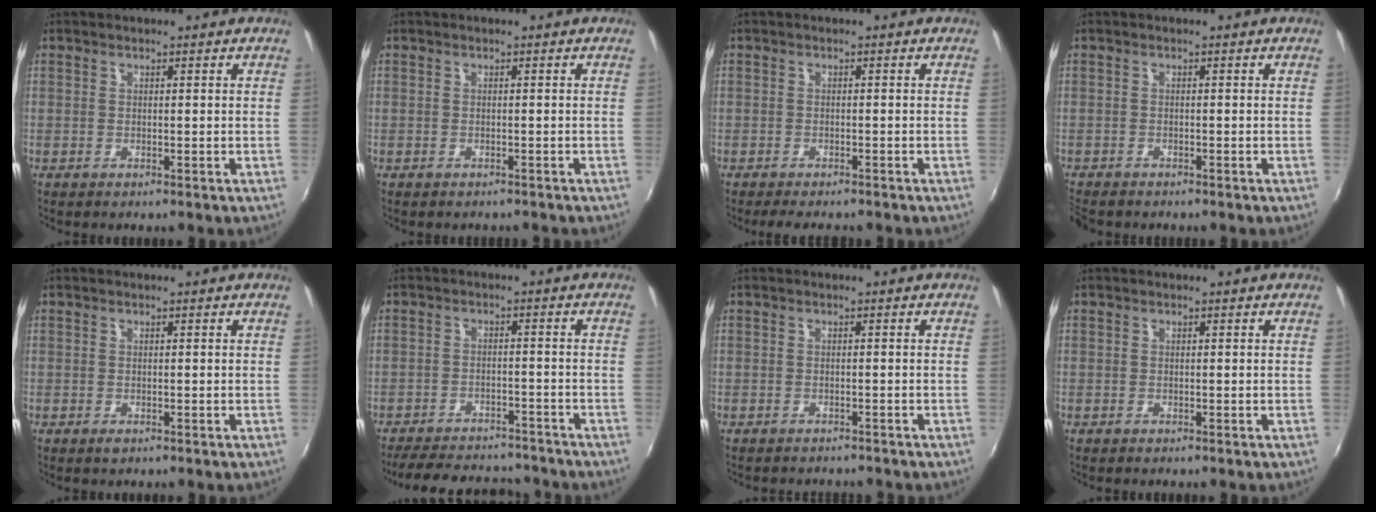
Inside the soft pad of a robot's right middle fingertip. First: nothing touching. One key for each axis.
{"total": 1.3, "fx": -1.1, "fy": 0.4, "fz": 0.4, "tx": -0.011, "ty": -0.003, "tz": -0.013}
{"total": 4.5, "fx": -3.9, "fy": 1.2, "fz": 2.0, "tx": -0.047, "ty": -0.011, "tz": -0.059}
{"total": 3.0, "fx": -2.8, "fy": 0.8, "fz": 0.8, "tx": -0.028, "ty": -0.018, "tz": -0.052}
{"total": 0.6, "fx": -0.4, "fy": 0.4, "fz": 0.3, "tx": -0.006, "ty": -0.004, "tz": -0.007}
{"total": 16.6, "fx": -14.5, "fy": 5.3, "fz": 6.1, "tx": -0.139, "ty": 0.006, "tz": -0.193}
{"total": 3.1, "fx": -2.9, "fy": 0.8, "fz": 0.8, "tx": -0.021, "ty": -0.011, "tz": -0.039}
{"total": 0.0}